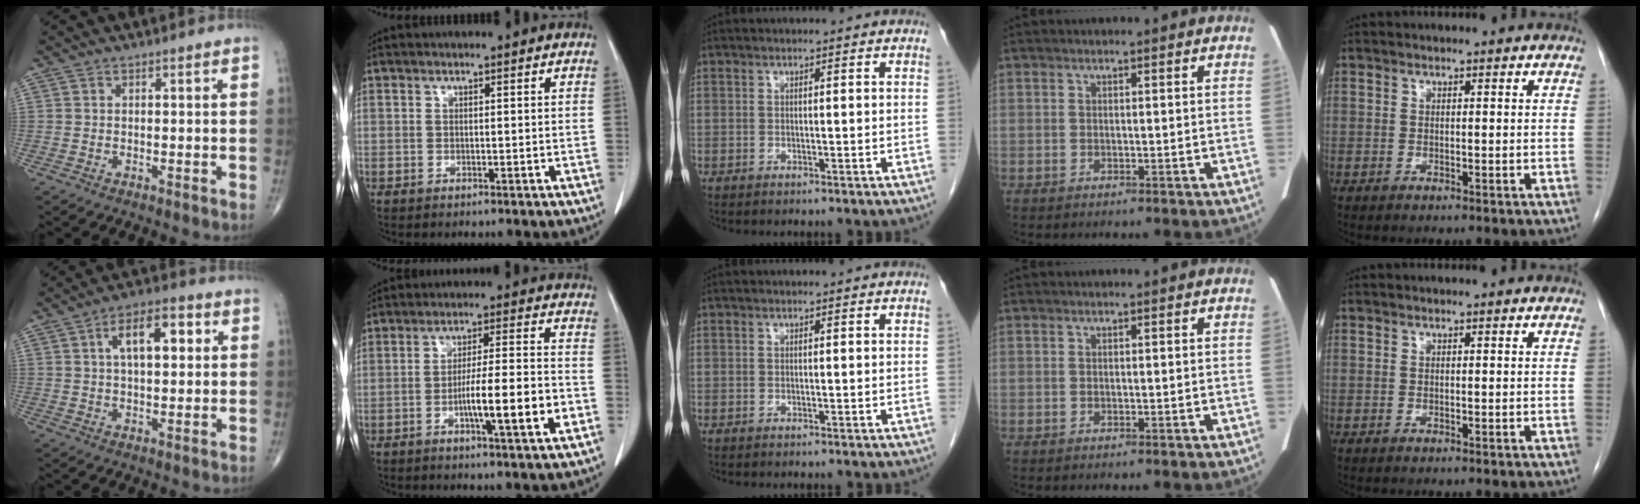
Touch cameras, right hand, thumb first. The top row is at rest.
{"thumb": {"total": 10.0, "force": [2.7, 4.7, 8.4], "torque": [-0.119, 0.013, 0.037]}, "index": {"total": 10.5, "force": [-3.5, 0.4, 9.9], "torque": [-0.160, 0.001, -0.057]}}